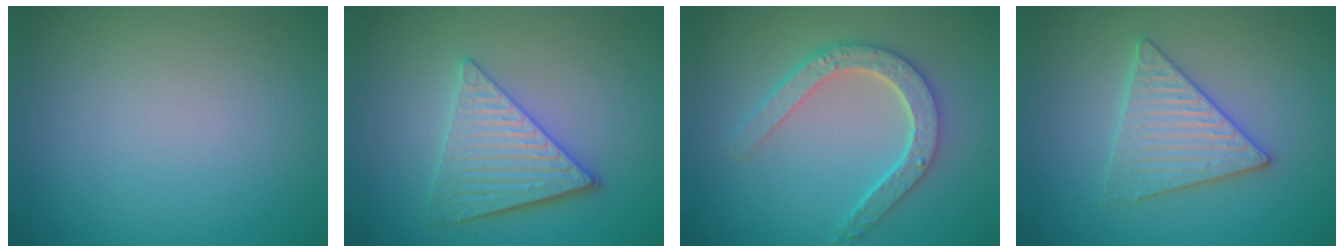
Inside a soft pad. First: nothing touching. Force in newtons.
{"total": 4.8, "press": 3.9, "slide": 2.8}
{"total": 4.6, "press": 3.6, "slide": 2.9}
{"total": 3.7, "press": 3.7, "slide": 0.4}